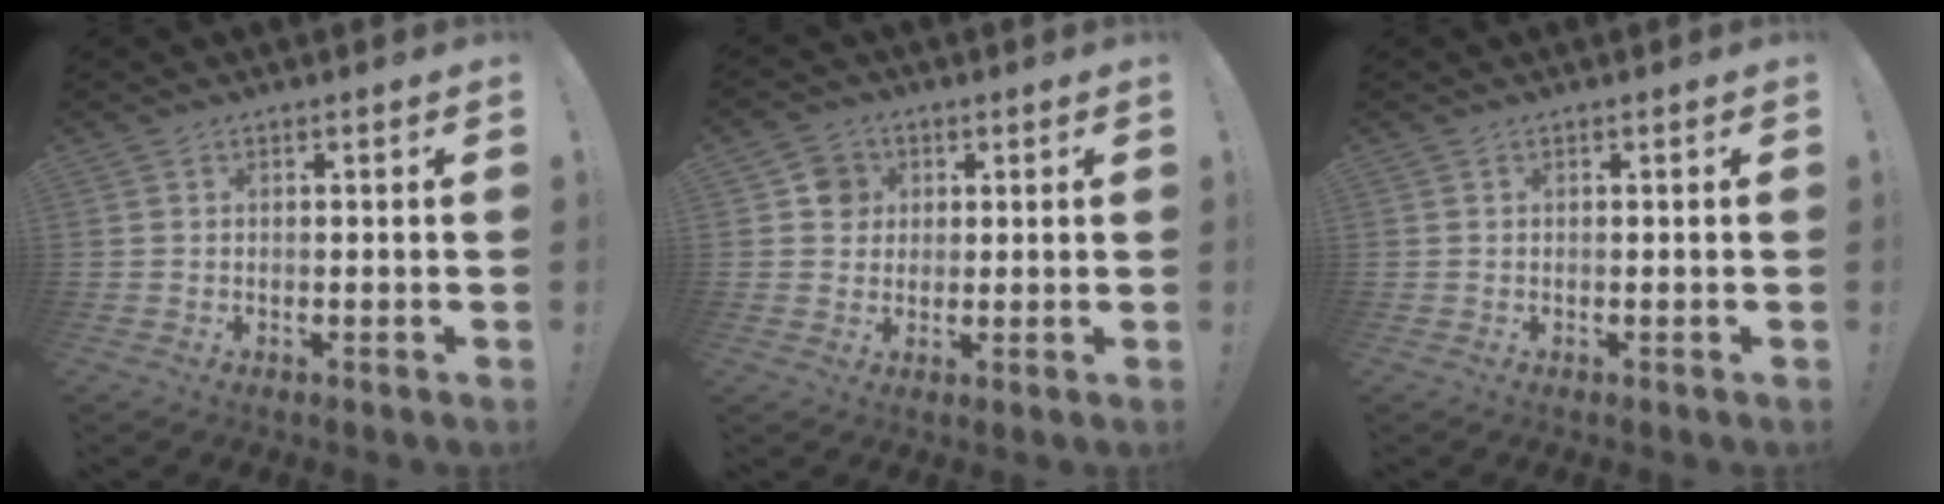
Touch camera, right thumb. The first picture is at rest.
{"total": 6.1, "force": [1.7, 5.7, 1.4], "torque": [-0.014, 0.001, 0.033]}
{"total": 0.0}